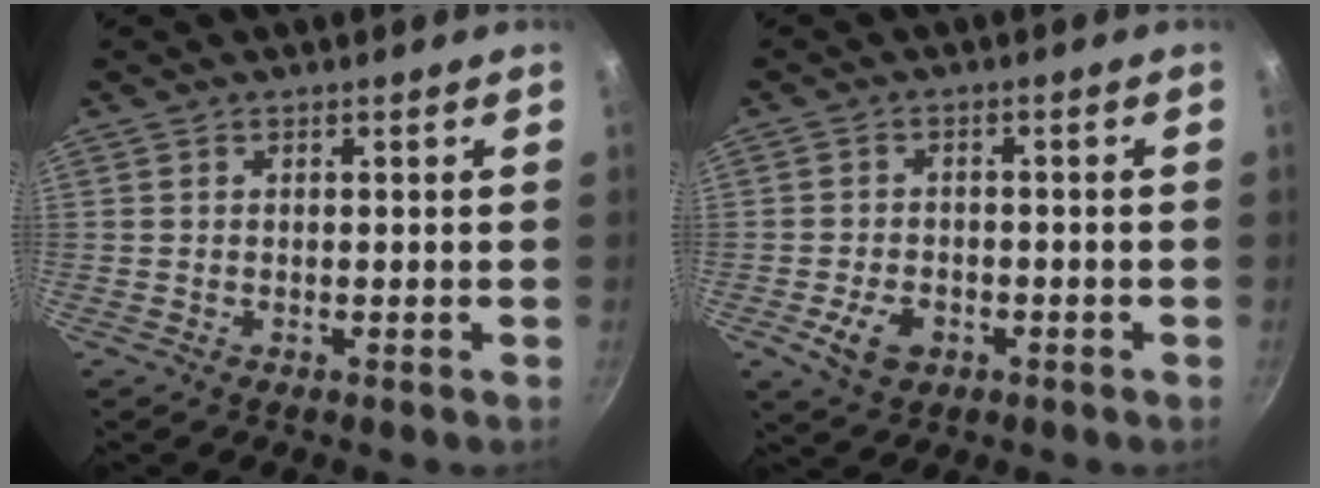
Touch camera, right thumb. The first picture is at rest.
{"total": 6.0, "force": [-2.4, 4.1, 3.7], "torque": [-0.059, 0.011, -0.037]}